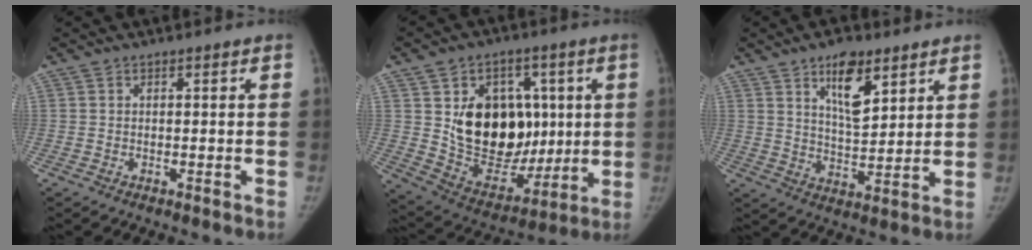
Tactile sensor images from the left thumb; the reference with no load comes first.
{"total": 20.8, "force": [2.7, 15.1, 14.1], "torque": [-0.168, -0.014, 0.072]}
{"total": 10.0, "force": [5.6, 4.4, 7.0], "torque": [-0.092, -0.039, 0.097]}